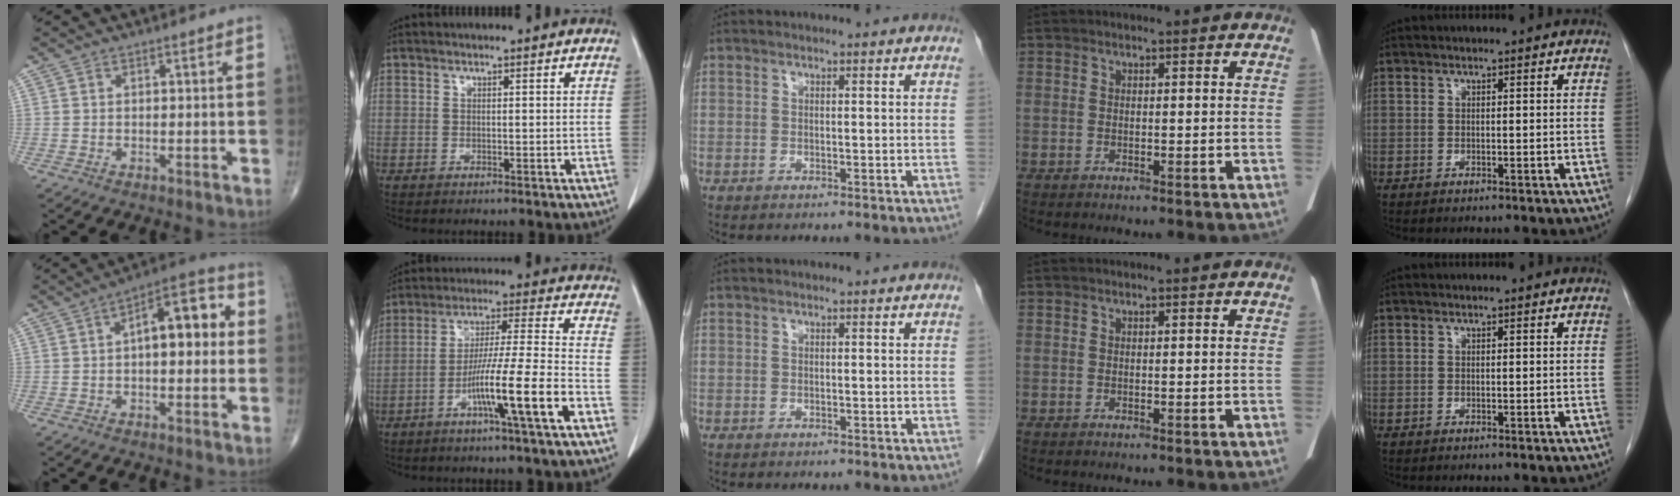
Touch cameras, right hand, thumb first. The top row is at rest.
{"thumb": {"total": 12.3, "force": [1.3, 5.7, 10.8], "torque": [-0.130, 0.035, 0.009]}, "index": {"total": 12.6, "force": [-5.8, -1.2, 11.1], "torque": [-0.197, -0.001, -0.101]}}